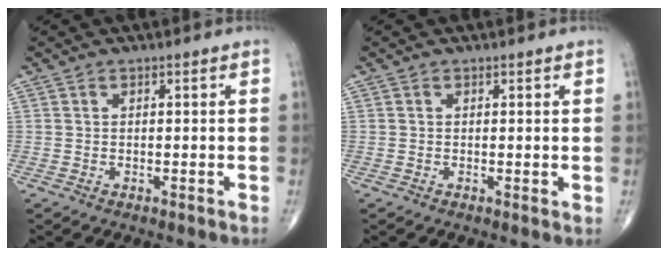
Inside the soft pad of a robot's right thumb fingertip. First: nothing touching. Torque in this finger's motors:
{"motor_torque": [-0.62, -0.14, 0.15, -0.13, -0.11]}